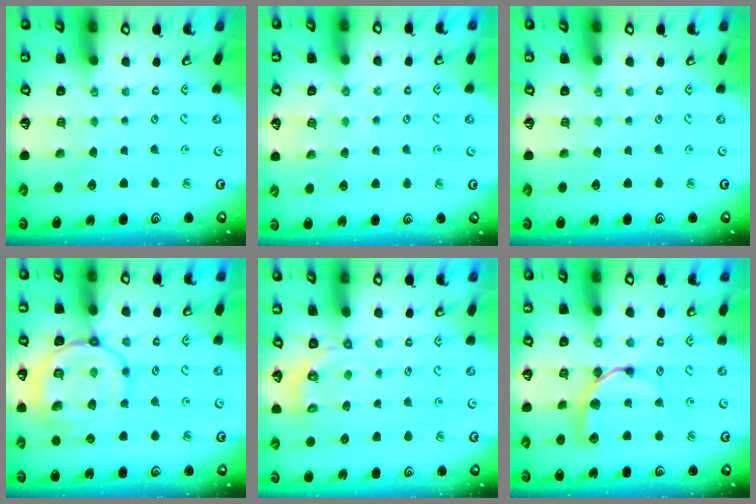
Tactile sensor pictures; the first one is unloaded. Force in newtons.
{"total": 4.3, "press": 4.3, "slide": 0.4}
{"total": 0.0}
{"total": 15.7, "press": 15.6, "slide": 1.5}
{"total": 5.0, "press": 4.3, "slide": 2.5}
{"total": 8.5, "press": 8.4, "slide": 1.1}